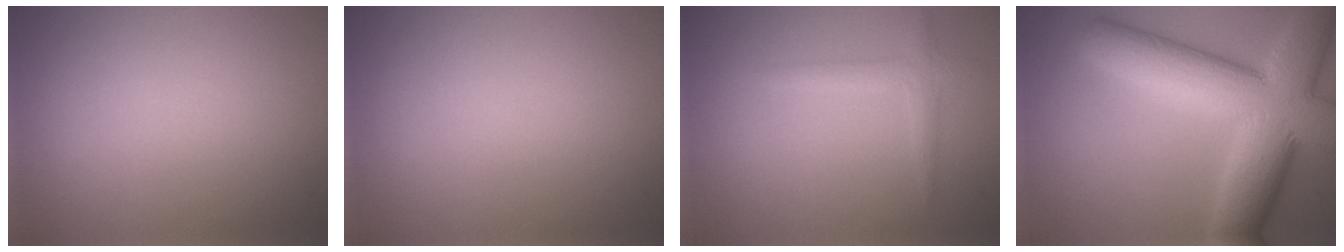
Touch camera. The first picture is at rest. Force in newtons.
{"total": 0.0}
{"total": 1.7, "press": 1.7, "slide": 0.1}
{"total": 12.6, "press": 12.5, "slide": 0.6}